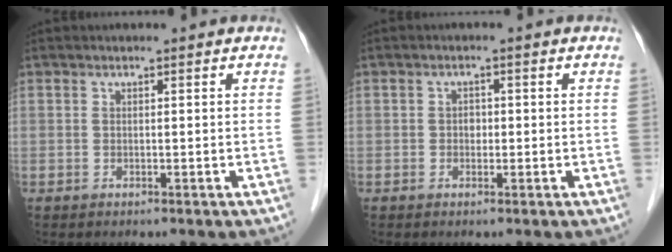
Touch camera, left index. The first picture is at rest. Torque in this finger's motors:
{"motor_torque": [-0.23, 0.15, 0.03, 0.00]}